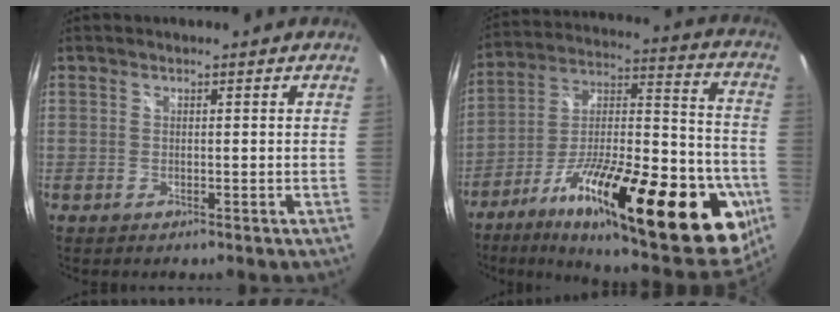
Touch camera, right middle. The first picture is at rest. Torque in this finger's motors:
{"motor_torque": [2.14, 0.00, 1.05, 0.21]}